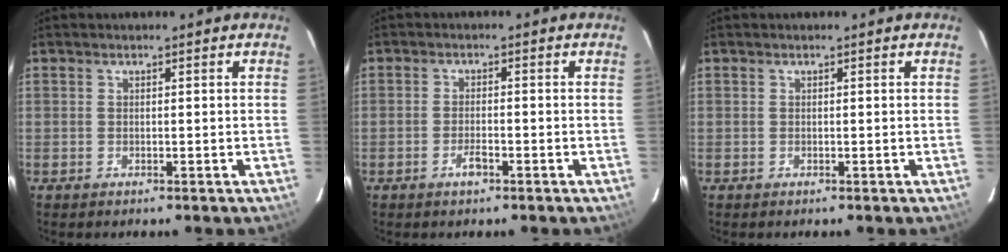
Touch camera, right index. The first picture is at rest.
{"total": 2.6, "force": [-1.5, 0.9, 1.9], "torque": [-0.041, 0.001, -0.030]}
{"total": 0.0}